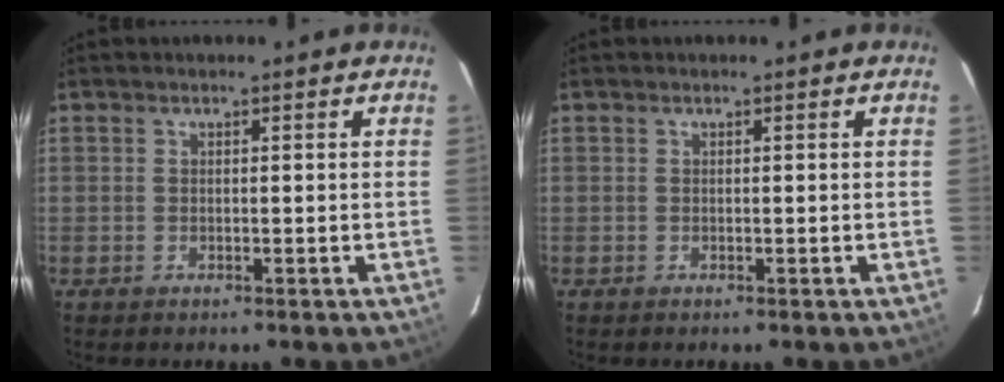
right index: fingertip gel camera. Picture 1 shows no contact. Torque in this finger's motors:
{"motor_torque": [1.68, 0.46, 0.01, 0.00]}